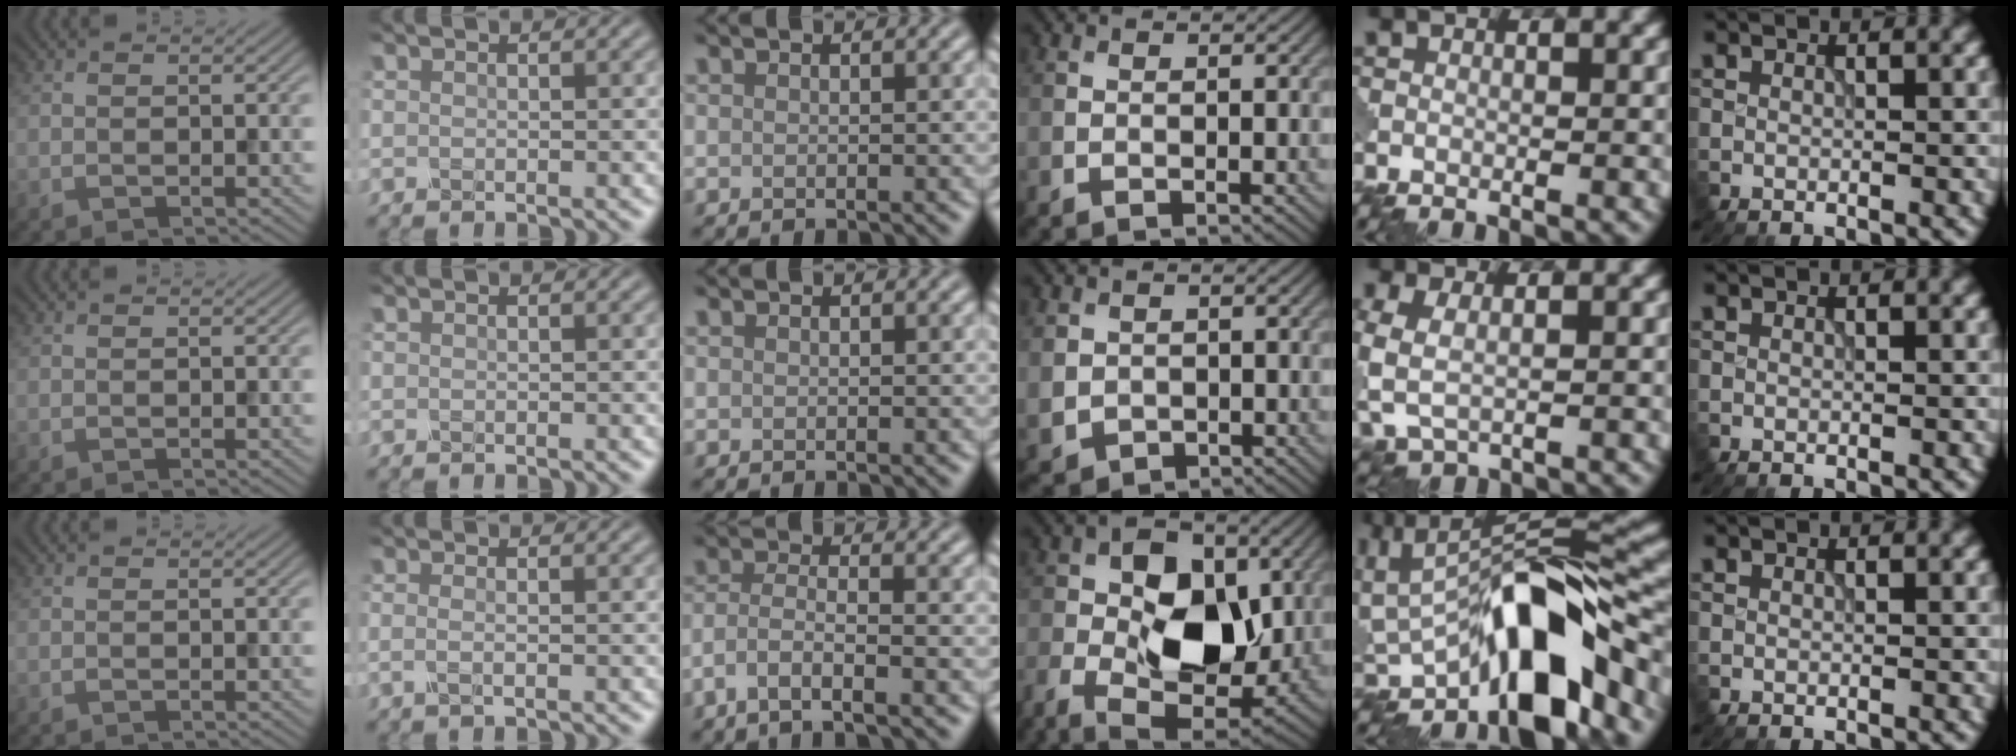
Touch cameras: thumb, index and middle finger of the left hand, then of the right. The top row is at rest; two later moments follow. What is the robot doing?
{"motion": "insert", "object": "pin"}